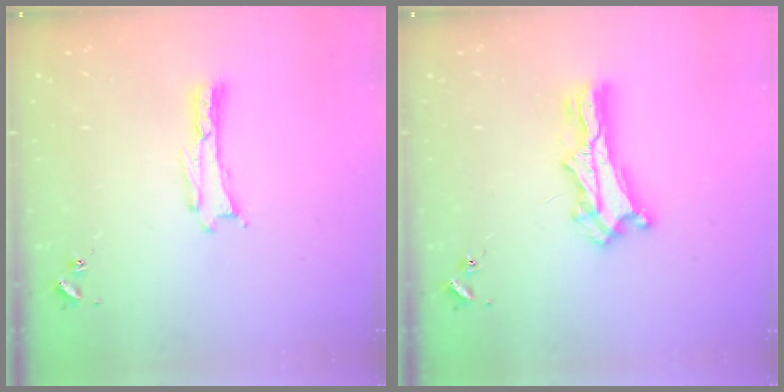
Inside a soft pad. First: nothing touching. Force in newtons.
{"total": 6.7, "press": 6.6, "slide": 0.5}